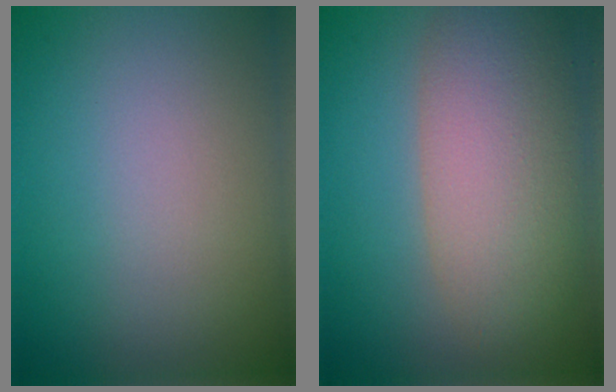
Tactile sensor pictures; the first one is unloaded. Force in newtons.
{"total": 8.4, "press": 8.4, "slide": 0.5}